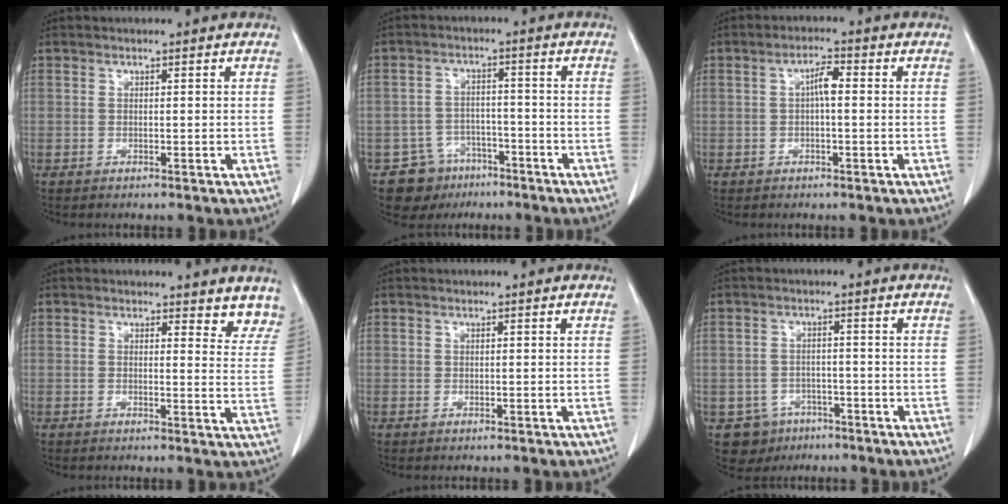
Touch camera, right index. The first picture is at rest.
{"total": 7.1, "force": [-4.7, 5.3, 0.2], "torque": [0.004, 0.018, -0.070]}
{"total": 3.0, "force": [0.1, 0.7, 2.9], "torque": [-0.051, 0.007, 0.000]}
{"total": 7.5, "force": [6.8, 2.5, 1.7], "torque": [0.018, -0.025, 0.046]}
{"total": 0.0}
{"total": 5.5, "force": [-3.0, 4.5, 0.6], "torque": [-0.008, 0.009, -0.040]}